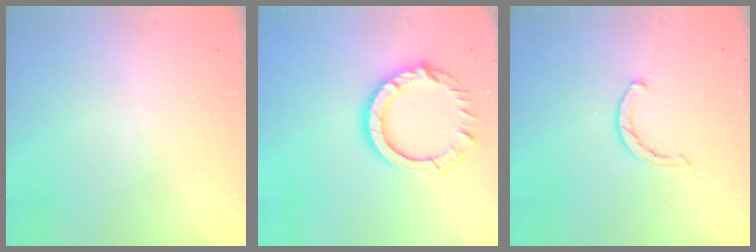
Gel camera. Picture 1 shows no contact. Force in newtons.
{"total": 12.8, "press": 12.7, "slide": 1.4}
{"total": 2.3, "press": 2.3, "slide": 0.4}